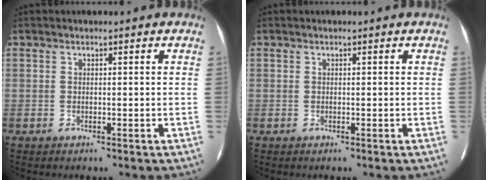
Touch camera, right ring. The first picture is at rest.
{"total": 0.0}